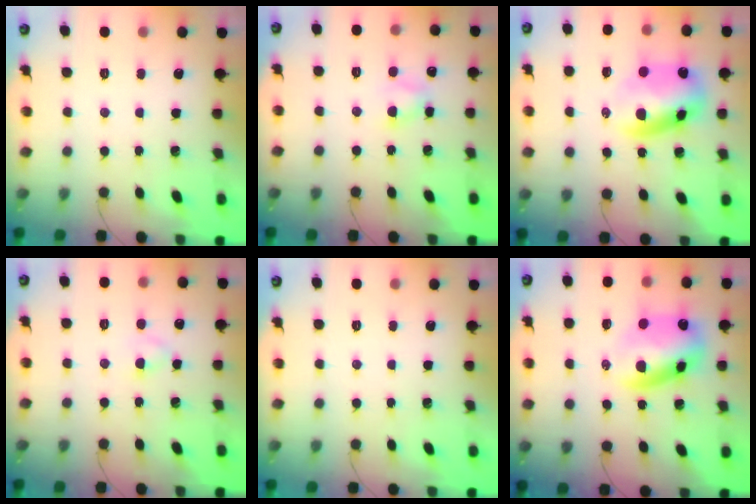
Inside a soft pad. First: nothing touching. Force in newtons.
{"total": 4.3, "press": 4.0, "slide": 1.4}
{"total": 10.8, "press": 10.5, "slide": 2.5}
{"total": 2.9, "press": 2.8, "slide": 0.9}
{"total": 0.0}
{"total": 11.2, "press": 10.9, "slide": 2.7}